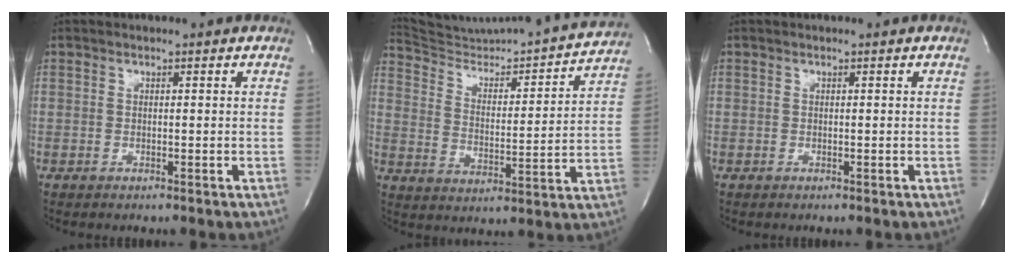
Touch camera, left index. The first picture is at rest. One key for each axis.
{"total": 20.0, "fx": 19.4, "fy": 1.1, "fz": 4.5, "tx": -0.073, "ty": -0.037, "tz": 0.276}
{"total": 0.0}